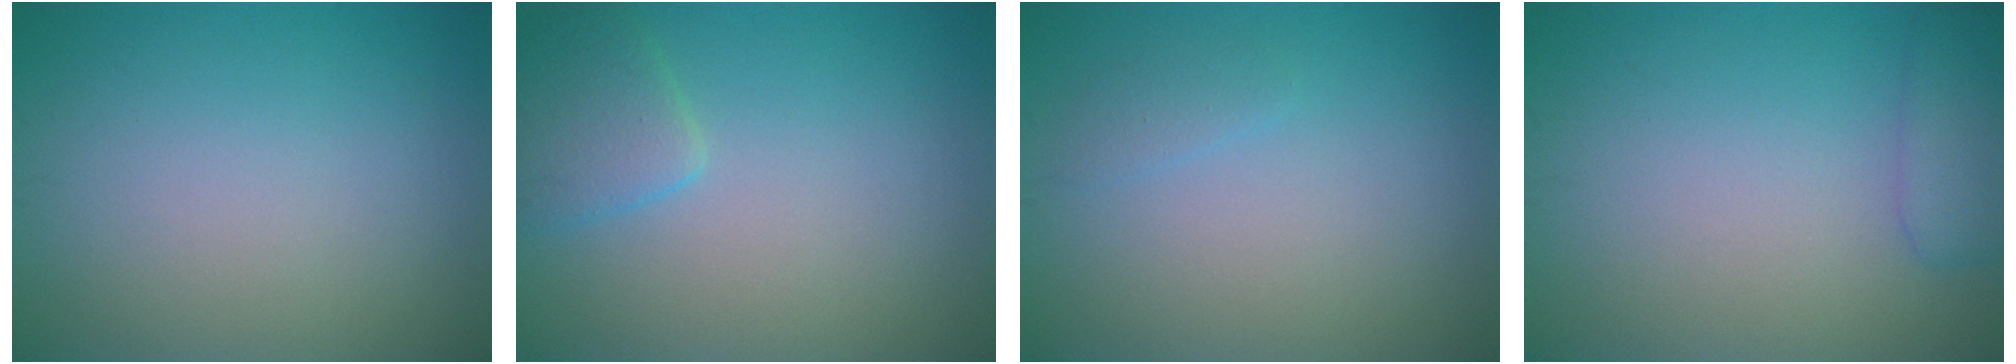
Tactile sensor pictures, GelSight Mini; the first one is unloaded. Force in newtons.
{"total": 2.6, "press": 2.6, "slide": 0.2}
{"total": 0.9, "press": 0.9, "slide": 0.1}
{"total": 2.5, "press": 2.5, "slide": 0.2}